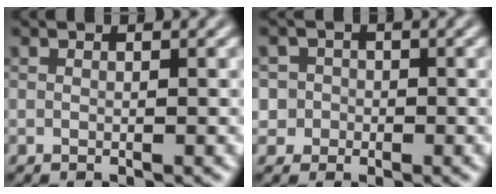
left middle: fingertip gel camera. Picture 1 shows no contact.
{"total": 2.8, "force": [-0.5, 2.7, 0.3], "torque": [0.018, 0.013, -0.024]}